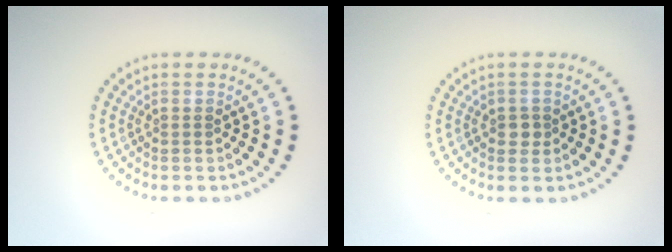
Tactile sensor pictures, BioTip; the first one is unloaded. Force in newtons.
{"total": 1.1, "press": 1.0, "slide": 0.5}